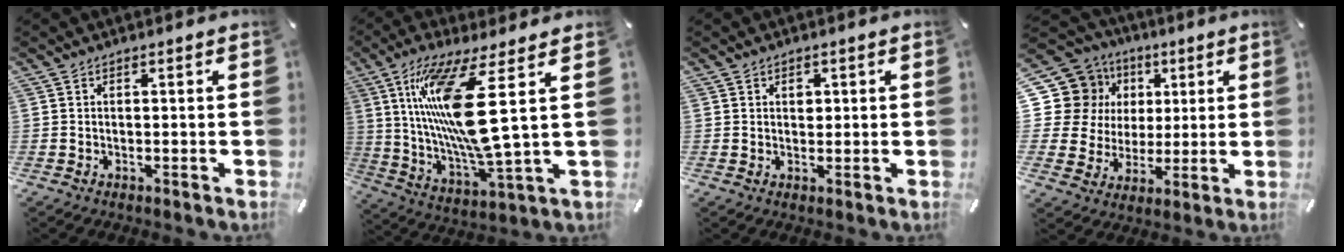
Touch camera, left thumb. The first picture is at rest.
{"total": 20.0, "force": [6.0, 4.0, 18.6], "torque": [-0.398, -0.039, 0.078]}
{"total": 1.6, "force": [0.5, 1.4, 0.7], "torque": [0.001, -0.002, 0.004]}
{"total": 16.8, "force": [5.0, 15.0, 5.7], "torque": [-0.120, -0.029, 0.107]}